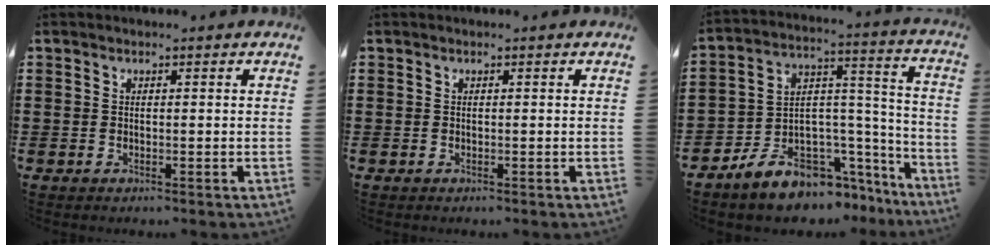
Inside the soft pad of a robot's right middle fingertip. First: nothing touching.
{"total": 0.0}
{"total": 8.2, "force": [-6.7, 4.2, 2.2], "torque": [-0.051, 0.009, -0.125]}